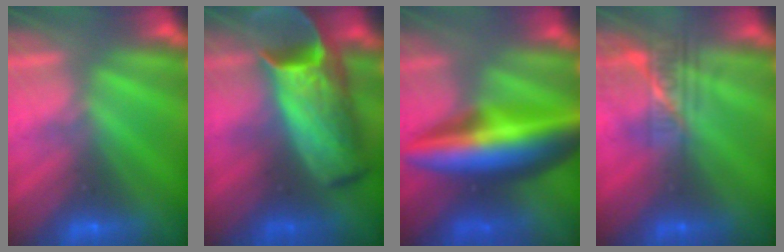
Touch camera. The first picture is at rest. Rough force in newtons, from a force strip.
{"total": 8.5}
{"total": 12.7}
{"total": 2.3}